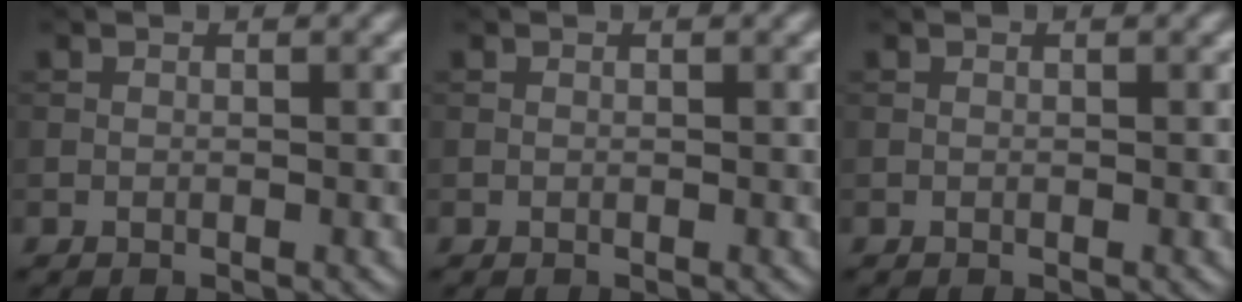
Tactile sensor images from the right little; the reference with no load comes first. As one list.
[{"total": 0.0}, {"total": 0.0}]